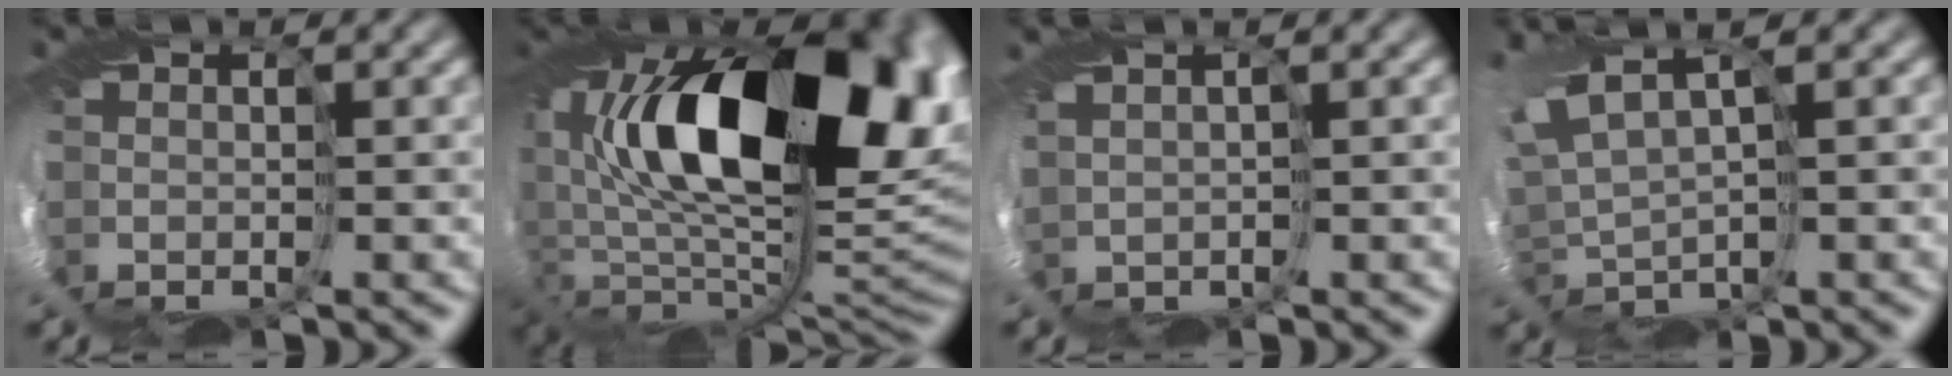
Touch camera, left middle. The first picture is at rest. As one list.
[{"total": 15.9, "force": [4.1, 8.4, 12.8], "torque": [-0.213, -0.043, 0.106]}, {"total": 2.6, "force": [0.6, -1.9, -1.6], "torque": [0.021, 0.006, 0.016]}, {"total": 2.1, "force": [1.3, -1.2, 1.0], "torque": [-0.043, 0.007, 0.018]}]